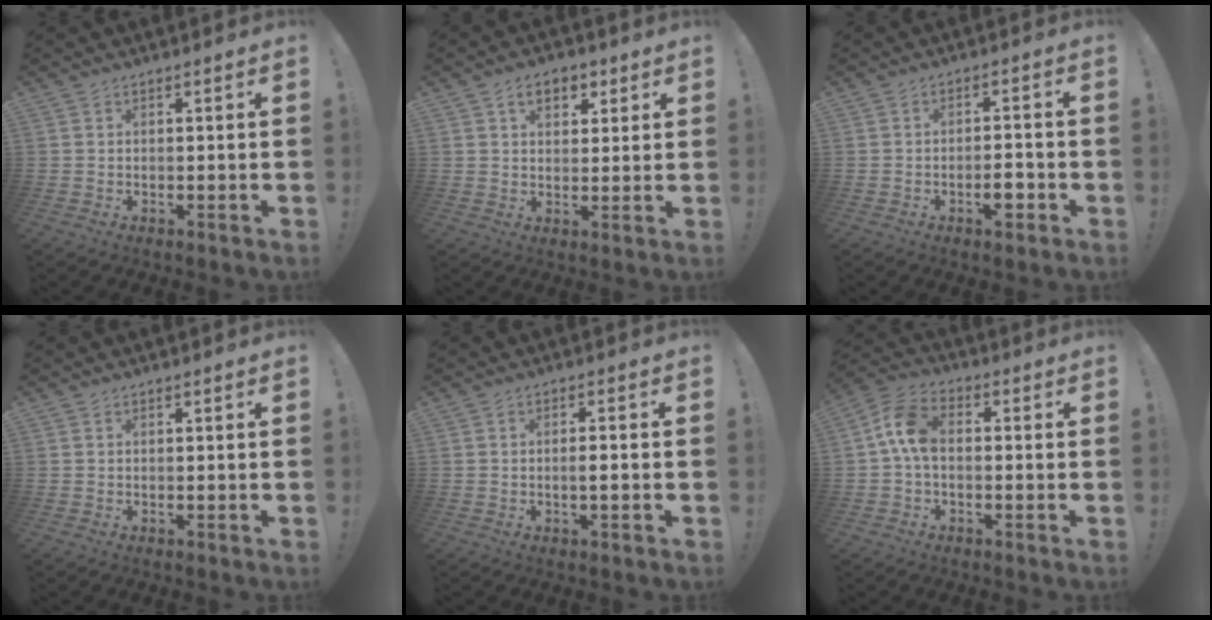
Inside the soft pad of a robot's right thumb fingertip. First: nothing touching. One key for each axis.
{"total": 7.1, "fx": 3.4, "fy": 4.8, "fz": 4.0, "tx": -0.049, "ty": -0.005, "tz": 0.060}
{"total": 4.4, "fx": -2.0, "fy": 1.9, "fz": 3.4, "tx": -0.040, "ty": 0.010, "tz": -0.034}
{"total": 0.0}
{"total": 2.7, "fx": -0.8, "fy": 0.2, "fz": 2.6, "tx": -0.039, "ty": -0.003, "tz": -0.016}
{"total": 9.6, "fx": 0.4, "fy": 6.1, "fz": 7.4, "tx": -0.143, "ty": 0.010, "tz": 0.012}